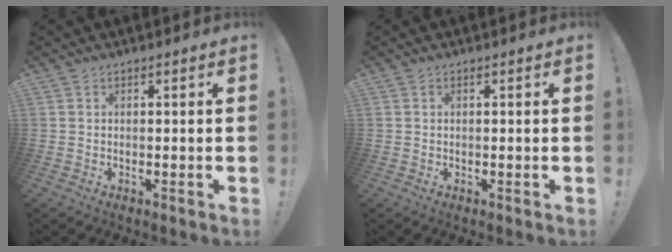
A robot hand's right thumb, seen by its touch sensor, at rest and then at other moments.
{"total": 0.0}